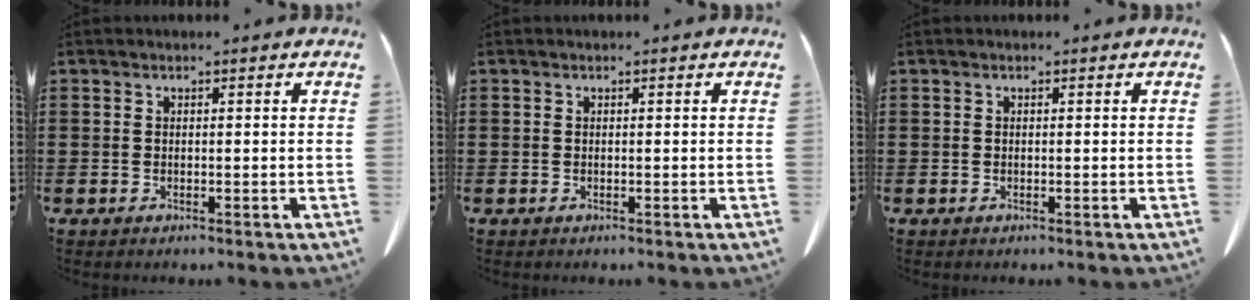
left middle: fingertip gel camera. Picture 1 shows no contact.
{"total": 0.0}
{"total": 0.0}